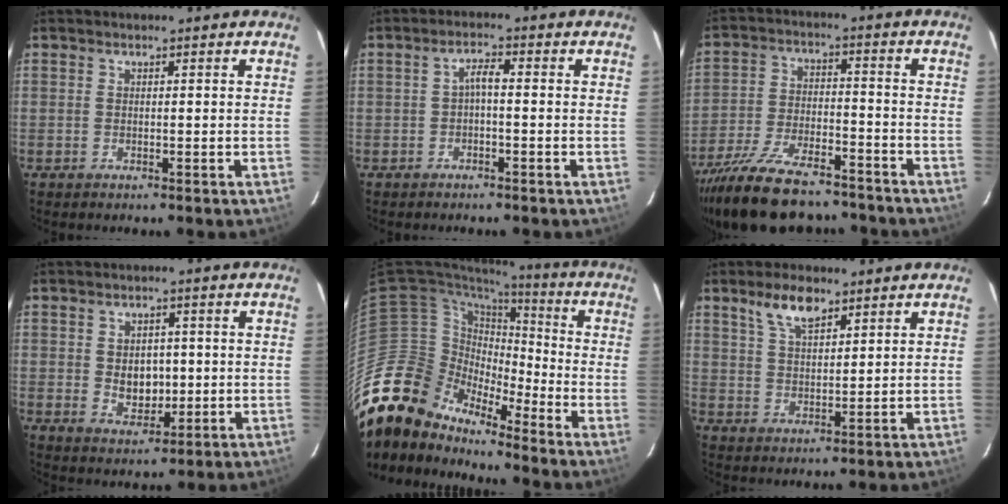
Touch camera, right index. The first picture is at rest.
{"total": 2.1, "force": [-0.6, 0.2, 2.0], "torque": [-0.041, 0.007, -0.013]}
{"total": 20.3, "force": [-16.8, 6.6, 9.3], "torque": [-0.193, -0.022, -0.262]}
{"total": 5.8, "force": [-0.1, 4.5, 3.7], "torque": [-0.062, -0.001, 0.010]}
{"total": 14.6, "force": [-13.5, 5.3, 1.8], "torque": [-0.053, 0.018, -0.265]}
{"total": 6.4, "force": [4.4, 2.3, 4.0], "torque": [-0.073, 0.005, 0.085]}